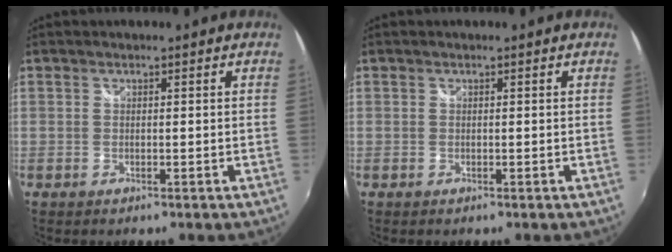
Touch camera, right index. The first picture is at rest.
{"total": 0.0}